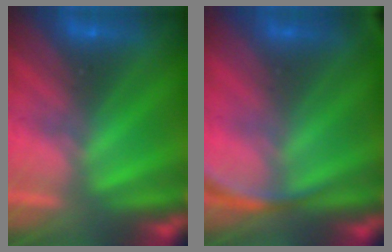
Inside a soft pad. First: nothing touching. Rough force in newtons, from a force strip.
{"total": 2.6}